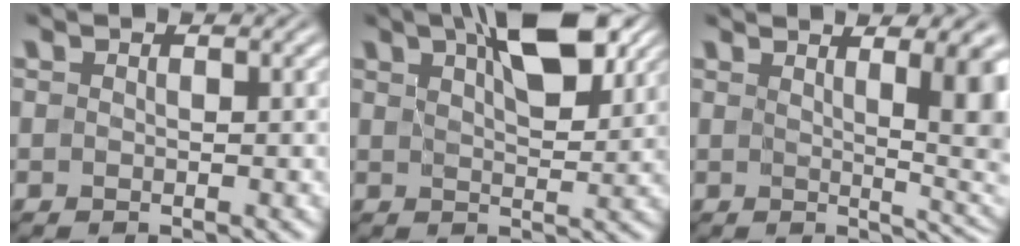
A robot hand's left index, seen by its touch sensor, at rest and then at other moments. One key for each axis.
{"total": 8.2, "fx": 4.5, "fy": 3.1, "fz": 6.2, "tx": -0.092, "ty": 0.025, "tz": 0.061}
{"total": 8.2, "fx": 1.9, "fy": 2.1, "fz": 7.7, "tx": -0.066, "ty": 0.007, "tz": 0.025}